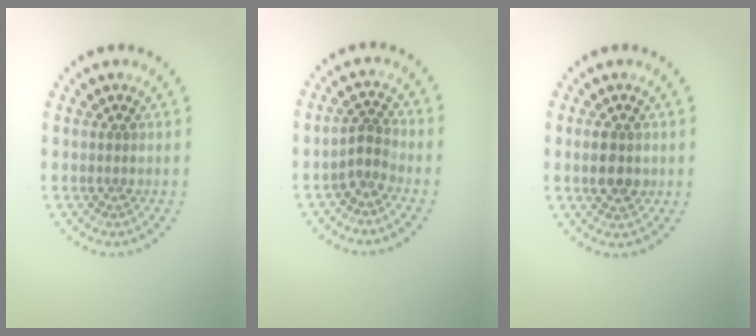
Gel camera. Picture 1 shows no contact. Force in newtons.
{"total": 1.8, "press": 1.2, "slide": 1.4}
{"total": 2.3, "press": 2.3, "slide": 0.3}